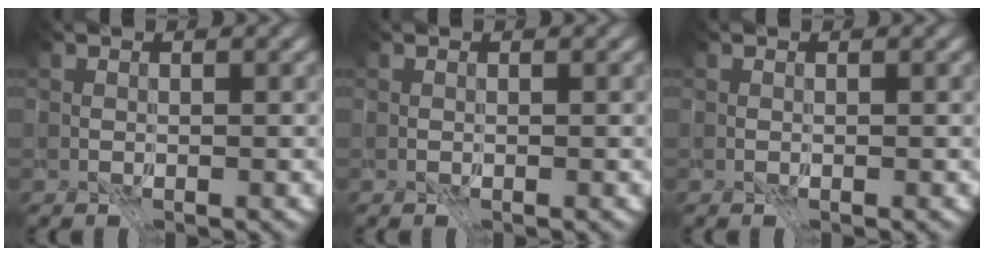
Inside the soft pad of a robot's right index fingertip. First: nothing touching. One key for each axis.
{"total": 0.0}
{"total": 0.0}